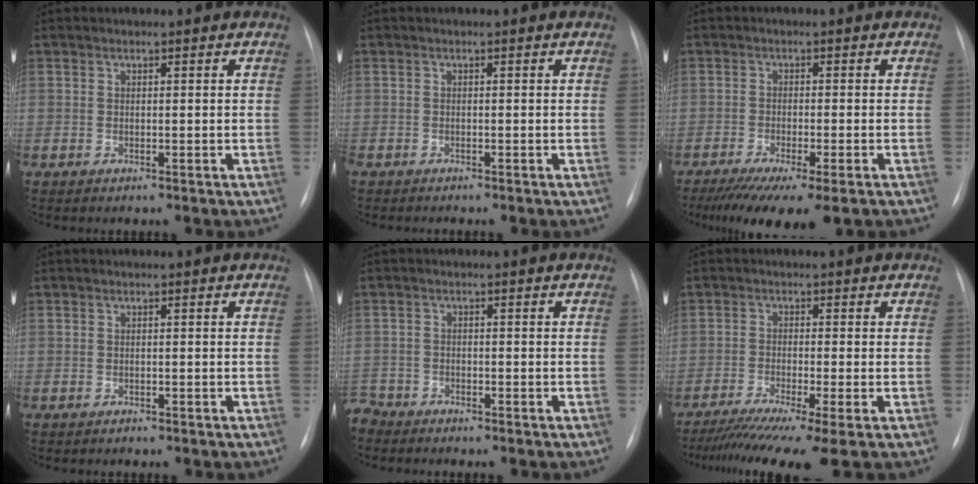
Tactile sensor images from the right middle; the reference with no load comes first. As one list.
[{"total": 0.9, "force": [-0.9, 0.1, 0.3], "torque": [-0.007, -0.002, -0.015]}, {"total": 10.2, "force": [-7.0, 1.1, 7.3], "torque": [-0.113, -0.027, -0.109]}, {"total": 0.0}, {"total": 3.4, "force": [-3.2, 0.9, -0.3], "torque": [0.008, -0.006, -0.064]}, {"total": 10.1, "force": [-7.2, -0.6, 7.0], "torque": [-0.113, -0.026, -0.115]}]